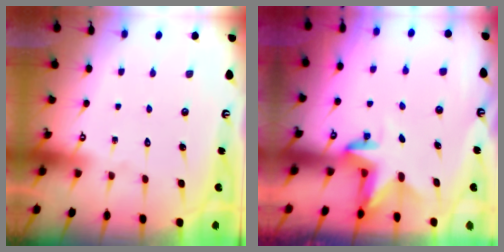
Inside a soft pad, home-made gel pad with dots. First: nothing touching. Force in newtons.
{"total": 3.2, "press": 3.2, "slide": 0.1}